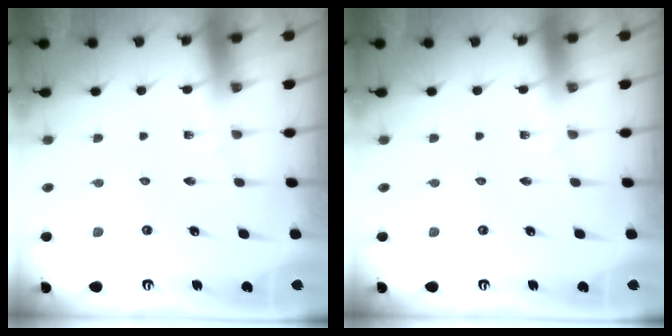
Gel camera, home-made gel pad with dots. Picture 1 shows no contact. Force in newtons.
{"total": 0.0}